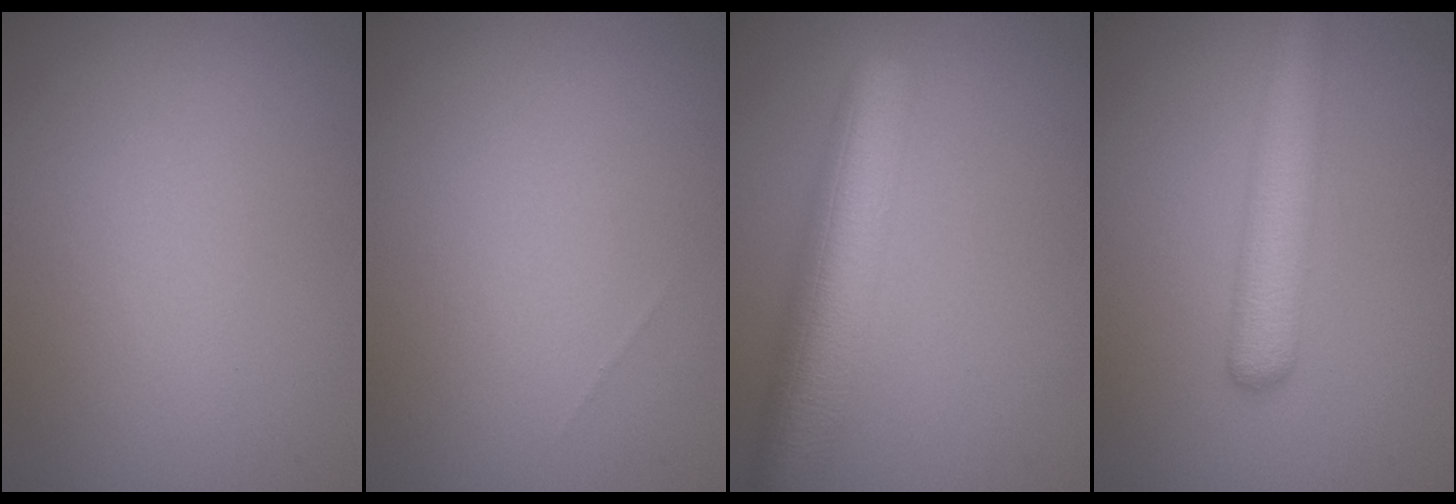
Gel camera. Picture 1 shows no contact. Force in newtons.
{"total": 0.0}
{"total": 8.0, "press": 8.0, "slide": 0.5}
{"total": 4.6, "press": 4.6, "slide": 0.2}